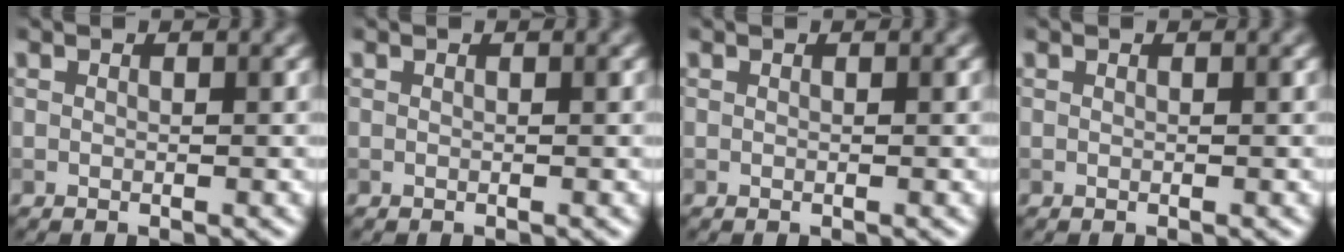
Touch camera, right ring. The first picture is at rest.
{"total": 0.0}
{"total": 0.0}
{"total": 0.0}